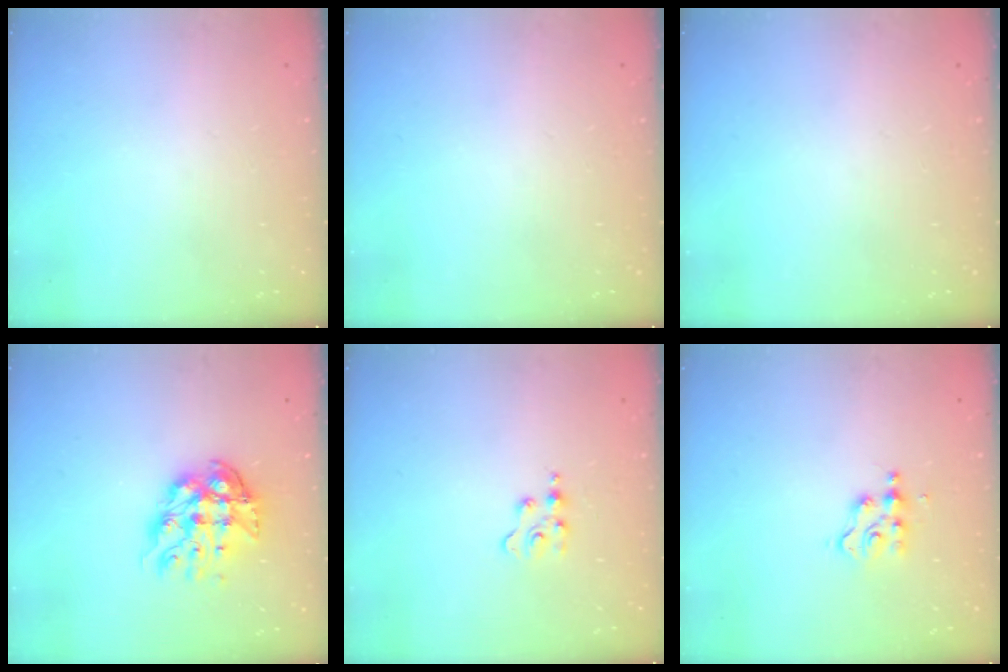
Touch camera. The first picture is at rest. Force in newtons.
{"total": 0.0}
{"total": 0.0}
{"total": 11.2, "press": 11.1, "slide": 1.0}
{"total": 2.3, "press": 2.3, "slide": 0.3}
{"total": 3.1, "press": 3.1, "slide": 0.1}